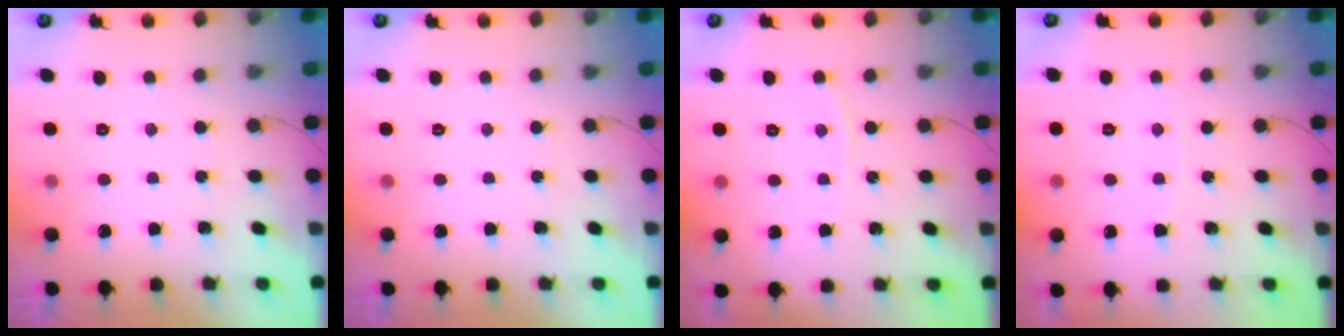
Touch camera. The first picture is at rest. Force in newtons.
{"total": 0.0}
{"total": 2.9, "press": 2.9, "slide": 0.5}
{"total": 2.3, "press": 2.3, "slide": 0.3}